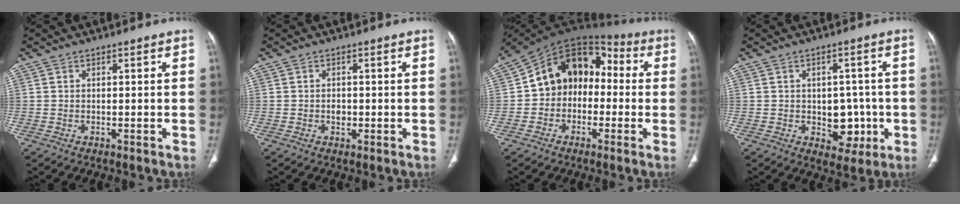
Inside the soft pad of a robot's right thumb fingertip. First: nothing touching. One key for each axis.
{"total": 1.8, "fx": -0.3, "fy": 1.4, "fz": 1.1, "tx": -0.011, "ty": 0.003, "tz": -0.004}
{"total": 15.0, "fx": -0.3, "fy": 11.4, "fz": 9.7, "tx": -0.105, "ty": 0.054, "tz": -0.021}
{"total": 7.5, "fx": -1.4, "fy": 5.5, "fz": 4.9, "tx": -0.022, "ty": 0.008, "tz": -0.008}